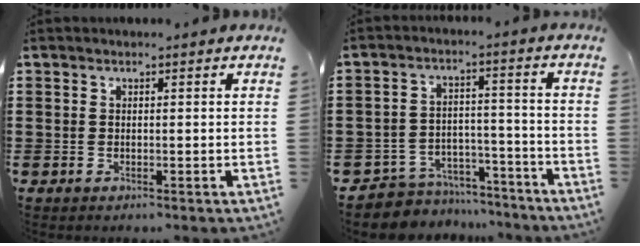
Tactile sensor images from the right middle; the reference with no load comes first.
{"total": 5.6, "force": [-5.4, 1.4, 0.0], "torque": [-0.002, 0.020, -0.111]}